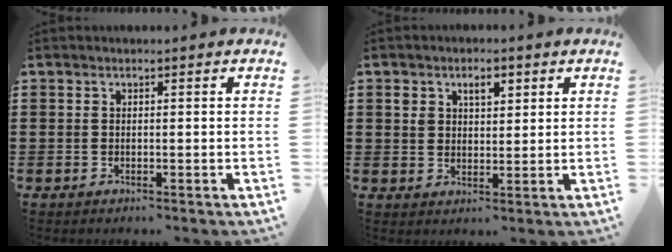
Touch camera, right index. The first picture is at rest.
{"total": 3.3, "force": [1.7, 2.2, 1.9], "torque": [-0.039, 0.009, 0.026]}